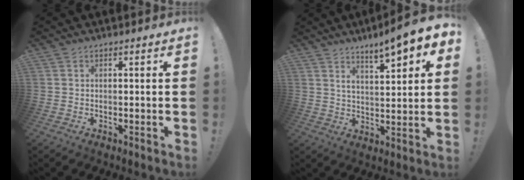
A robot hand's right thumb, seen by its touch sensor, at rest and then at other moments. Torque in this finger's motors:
{"motor_torque": [1.17, 1.22, 0.38, 0.36, 0.04]}